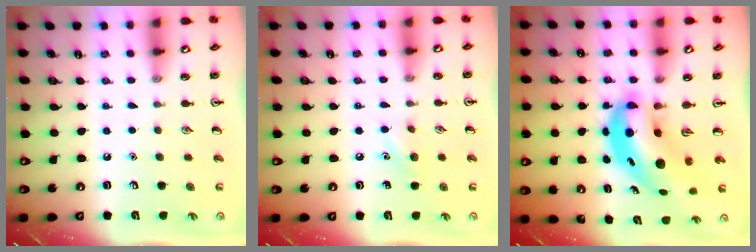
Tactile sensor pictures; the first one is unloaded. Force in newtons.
{"total": 6.3, "press": 6.0, "slide": 2.0}
{"total": 9.0, "press": 8.7, "slide": 2.3}